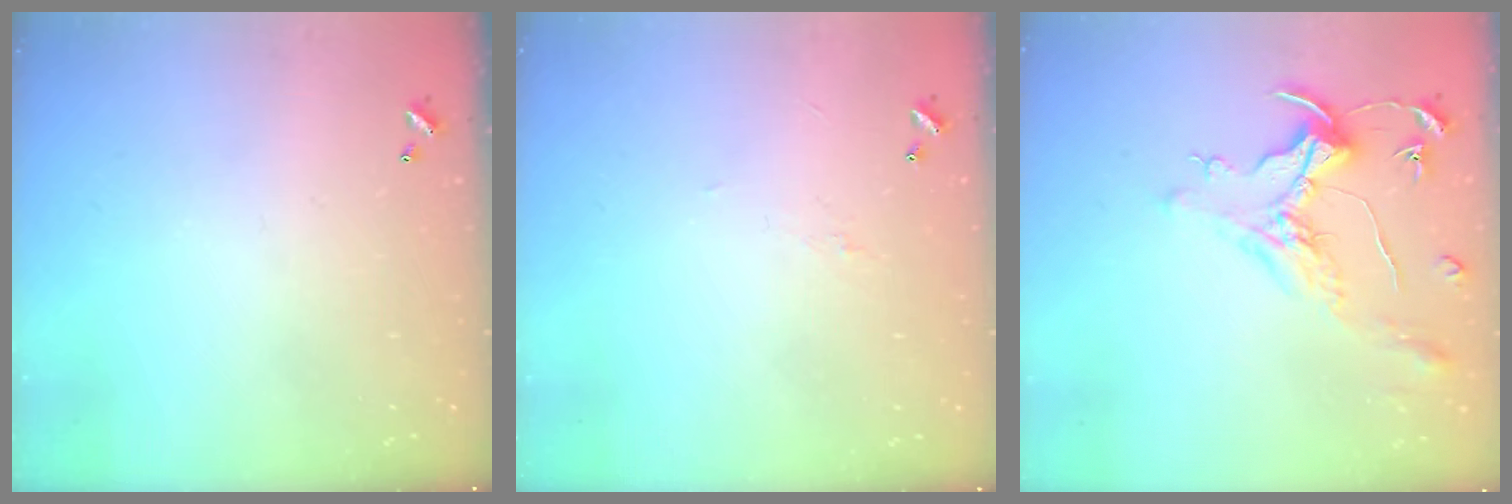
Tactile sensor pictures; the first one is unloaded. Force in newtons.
{"total": 1.5, "press": 1.4, "slide": 0.5}
{"total": 1.6, "press": 1.4, "slide": 0.7}